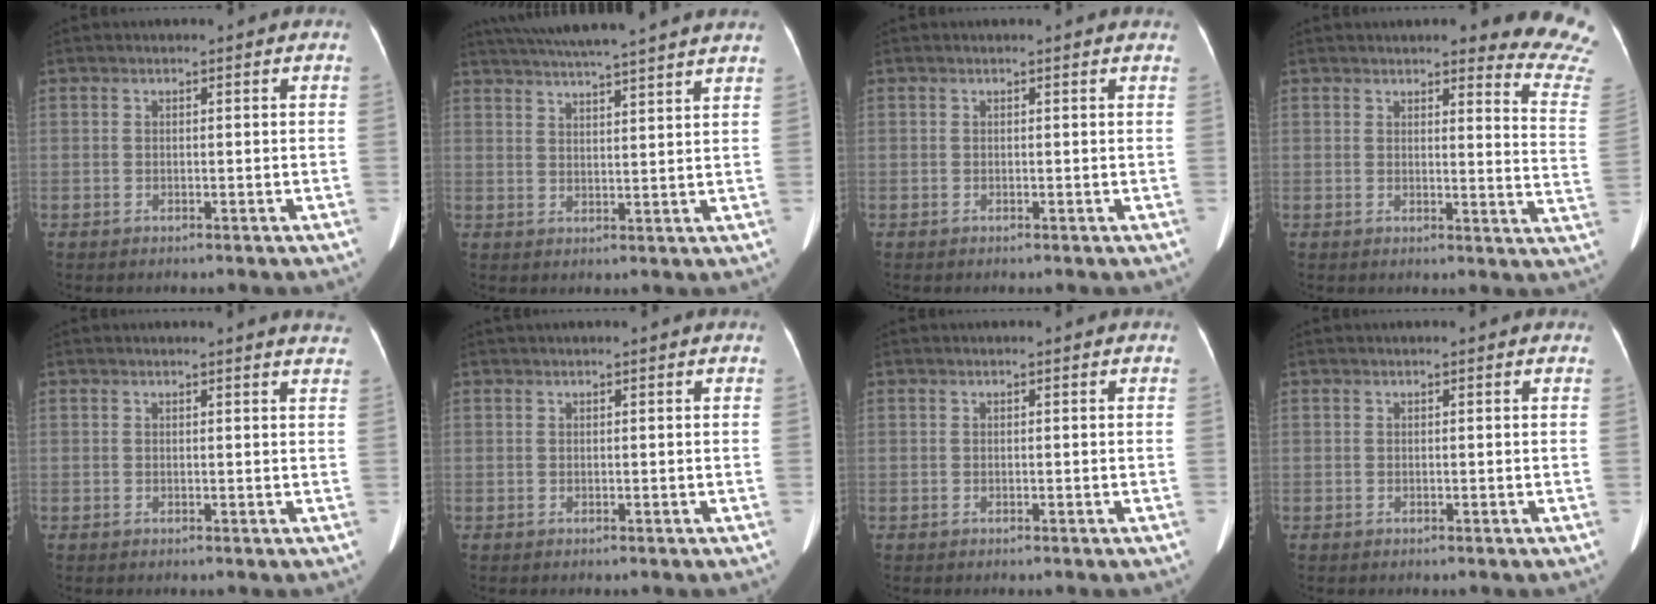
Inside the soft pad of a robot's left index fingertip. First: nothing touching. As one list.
[{"total": 18.5, "force": [16.5, 0.0, 8.4], "torque": [-0.146, 0.021, 0.224]}, {"total": 1.9, "force": [1.6, 0.7, 0.5], "torque": [-0.010, 0.014, 0.002]}, {"total": 11.8, "force": [11.3, 0.5, 3.2], "torque": [-0.007, -0.086, 0.091]}, {"total": 5.3, "force": [5.1, 0.9, 1.0], "torque": [-0.004, -0.002, 0.028]}, {"total": 1.1, "force": [1.0, -0.1, 0.6], "torque": [-0.007, 0.025, 0.020]}, {"total": 0.0}, {"total": 1.0, "force": [0.8, 0.4, 0.5], "torque": [-0.008, 0.020, 0.003]}]